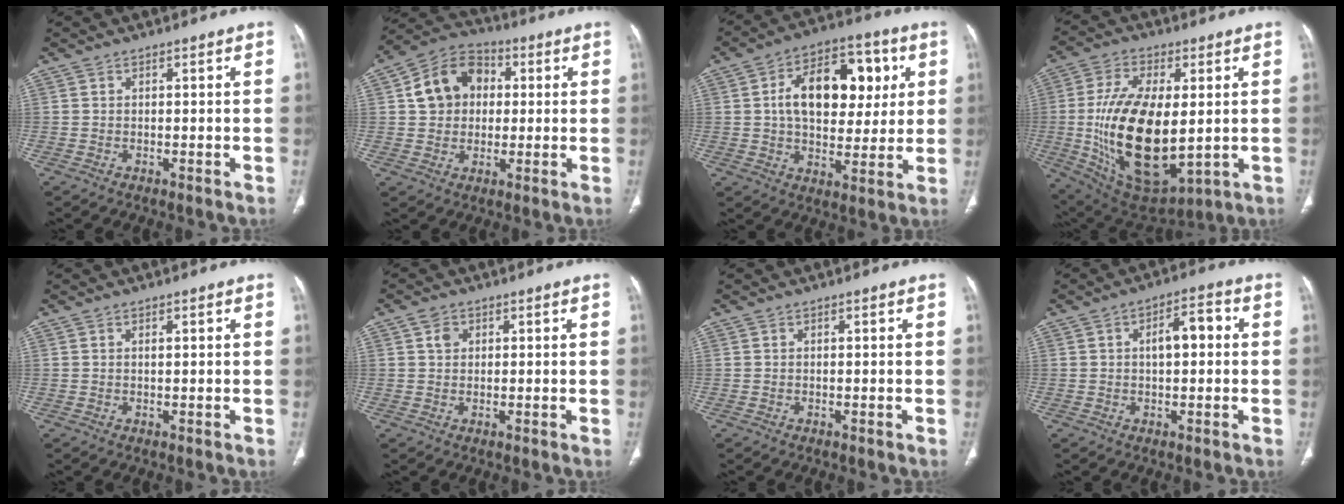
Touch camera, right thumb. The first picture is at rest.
{"total": 12.0, "force": [1.9, 9.9, 6.5], "torque": [-0.082, 0.017, 0.022]}
{"total": 18.5, "force": [4.0, 11.4, 14.0], "torque": [-0.177, 0.012, 0.060]}
{"total": 22.9, "force": [-0.4, 11.2, 19.9], "torque": [-0.375, -0.022, 0.014]}
{"total": 0.7, "force": [0.4, 0.1, 0.6], "torque": [-0.013, 0.000, 0.007]}
{"total": 2.5, "force": [1.0, 1.9, 1.2], "torque": [-0.015, -0.001, 0.016]}
{"total": 0.0}
{"total": 6.3, "force": [0.8, 3.0, 5.5], "torque": [-0.078, 0.020, 0.005]}